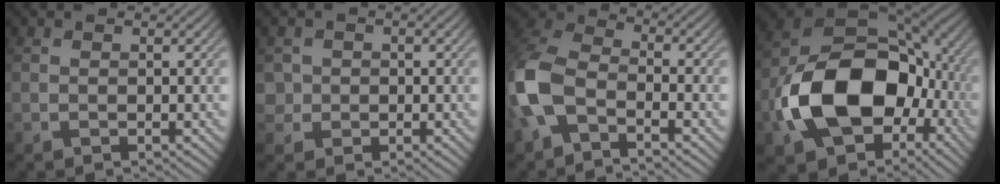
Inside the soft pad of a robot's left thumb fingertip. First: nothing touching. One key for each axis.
{"total": 2.5, "fx": 0.0, "fy": 2.5, "fz": 0.4, "tx": -0.013, "ty": -0.005, "tz": -0.002}
{"total": 9.6, "fx": -3.8, "fy": 5.5, "fz": 6.9, "tx": -0.175, "ty": -0.003, "tz": -0.096}
{"total": 17.4, "fx": -4.4, "fy": 11.5, "fz": 12.2, "tx": -0.231, "ty": -0.016, "tz": -0.091}